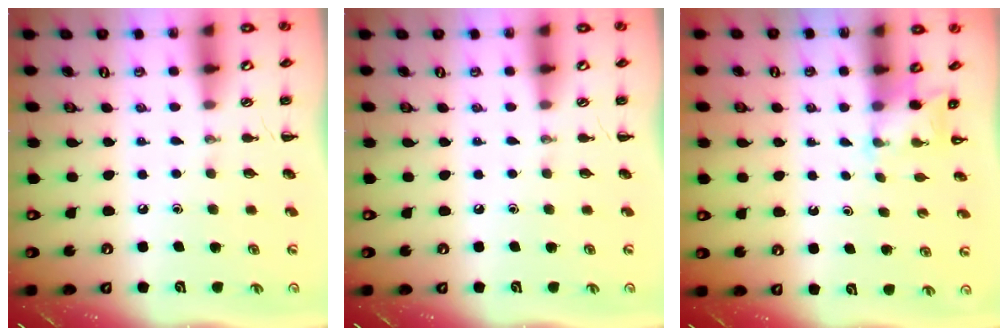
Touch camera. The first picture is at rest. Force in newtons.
{"total": 0.0}
{"total": 2.7, "press": 2.6, "slide": 0.9}